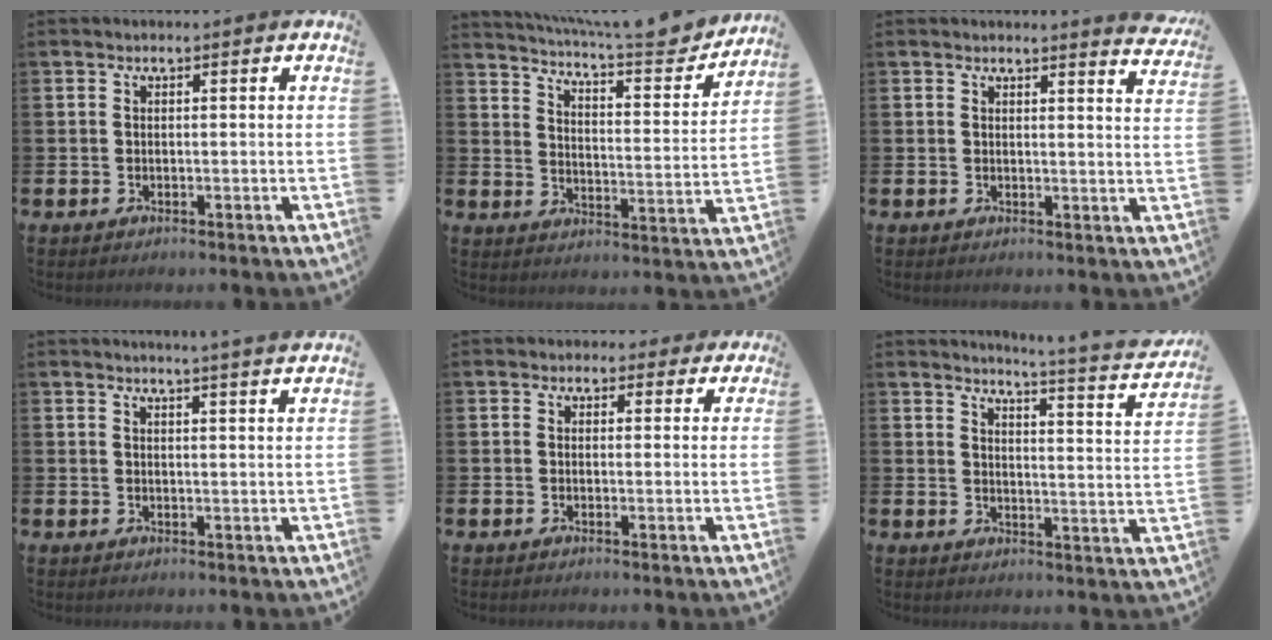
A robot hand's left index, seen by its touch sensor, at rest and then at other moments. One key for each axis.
{"total": 7.5, "fx": 7.0, "fy": 0.7, "fz": 2.6, "tx": -0.067, "ty": -0.054, "tz": 0.118}
{"total": 2.7, "fx": 2.7, "fy": -0.2, "fz": 0.2, "tx": 0.009, "ty": -0.025, "tz": 0.045}
{"total": 3.1, "fx": 3.0, "fy": -0.8, "fz": 0.3, "tx": 0.000, "ty": -0.022, "tz": 0.053}
{"total": 1.8, "fx": 1.3, "fy": 1.2, "fz": 0.1, "tx": 0.008, "ty": -0.001, "tz": 0.019}
{"total": 4.4, "fx": 4.0, "fy": -0.6, "fz": 1.7, "tx": -0.031, "ty": -0.047, "tz": 0.055}